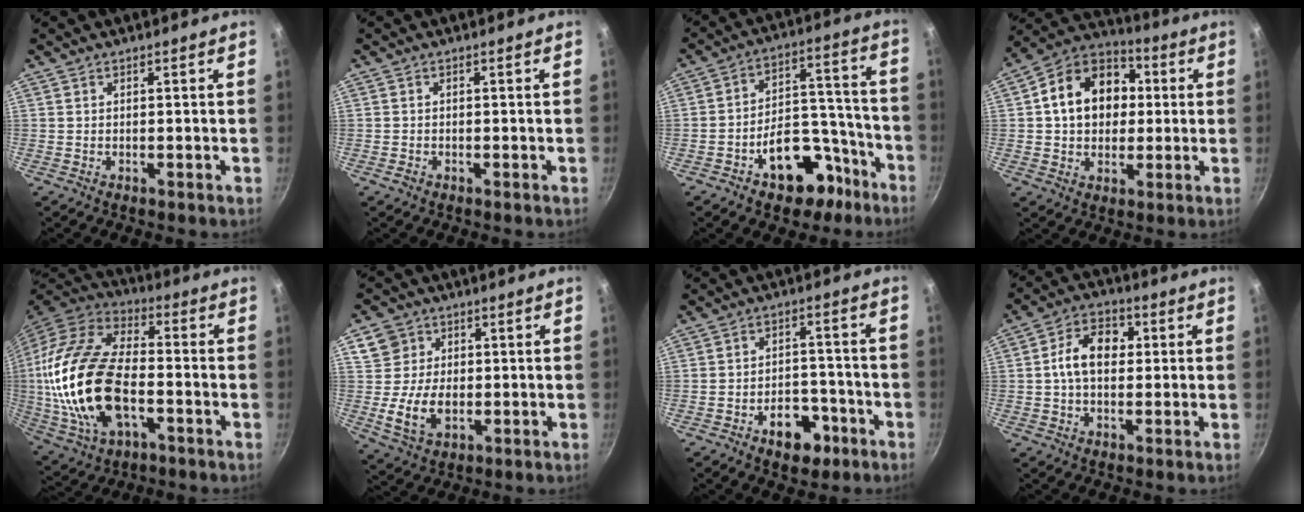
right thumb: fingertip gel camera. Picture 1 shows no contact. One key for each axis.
{"total": 0.9, "fx": -0.6, "fy": 0.6, "fz": 0.2, "tx": -0.004, "ty": 0.001, "tz": -0.009}
{"total": 15.1, "fx": -8.5, "fy": 9.2, "fz": 8.4, "tx": -0.070, "ty": 0.084, "tz": -0.112}
{"total": 16.1, "fx": 2.2, "fy": 12.5, "fz": 9.9, "tx": -0.134, "ty": 0.029, "tz": 0.021}
{"total": 24.9, "fx": -3.3, "fy": 14.0, "fz": 20.3, "tx": -0.406, "ty": 0.023, "tz": -0.062}
{"total": 9.0, "fx": -0.1, "fy": 7.6, "fz": 4.9, "tx": -0.064, "ty": -0.010, "tz": -0.004}
{"total": 8.5, "fx": -4.5, "fy": 5.3, "fz": 4.9, "tx": -0.039, "ty": 0.035, "tz": -0.061}
{"total": 9.3, "fx": 0.9, "fy": 6.5, "fz": 6.6, "tx": -0.084, "ty": 0.019, "tz": 0.001}